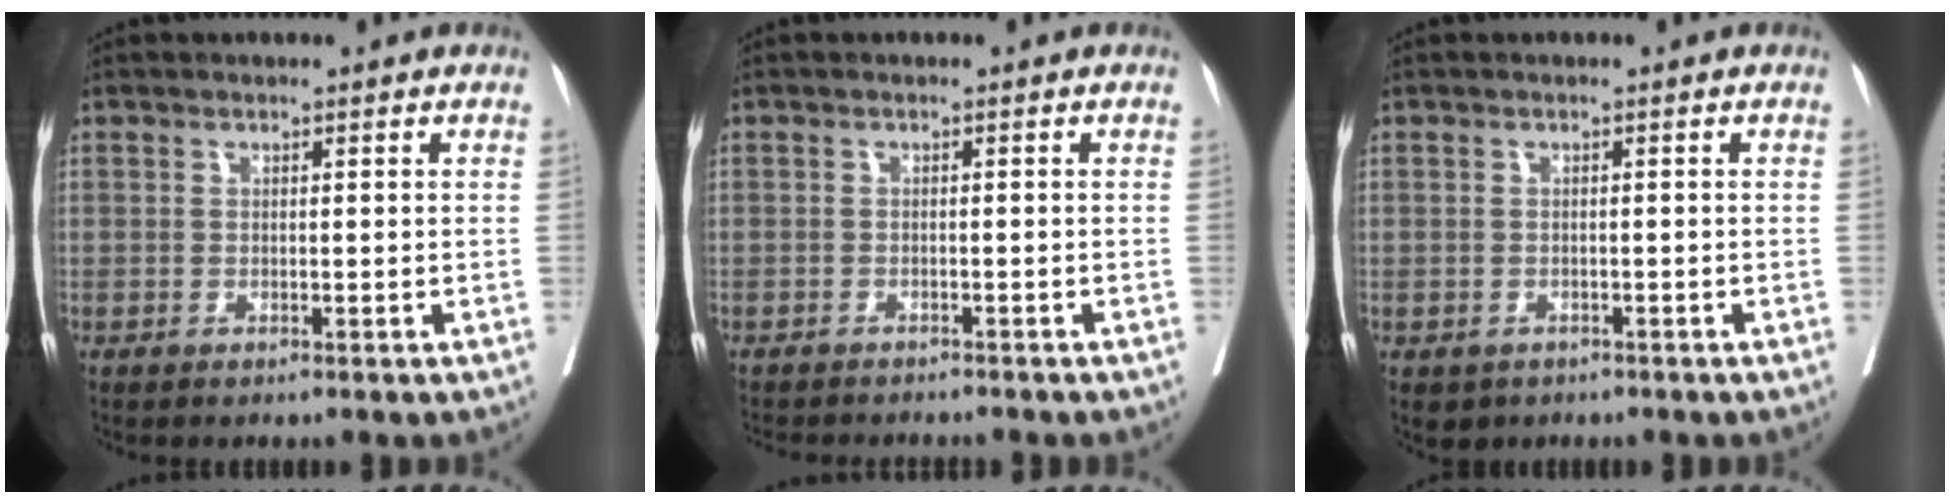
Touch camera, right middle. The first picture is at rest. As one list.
[{"total": 6.4, "force": [-6.0, 1.4, 2.0], "torque": [-0.023, -0.005, -0.081]}, {"total": 2.4, "force": [-1.5, 1.8, 0.5], "torque": [-0.006, 0.001, -0.018]}]